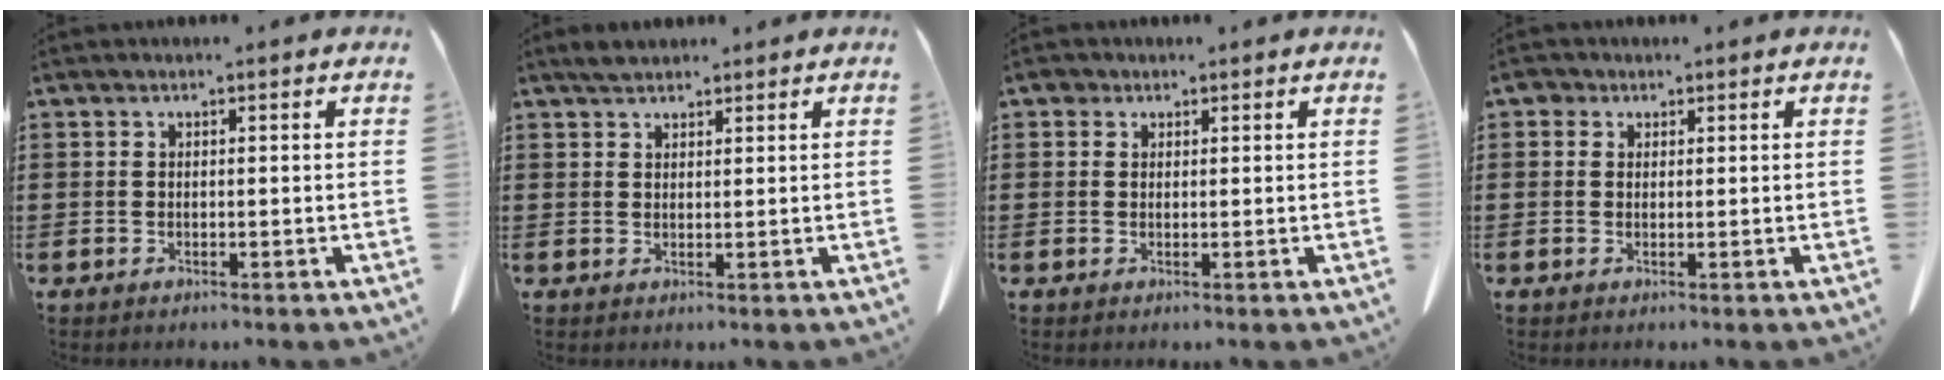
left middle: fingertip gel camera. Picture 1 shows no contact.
{"total": 2.1, "force": [1.9, 0.7, 0.6], "torque": [-0.017, 0.004, 0.038]}
{"total": 1.2, "force": [0.8, 0.8, 0.3], "torque": [-0.010, 0.002, 0.016]}
{"total": 1.4, "force": [0.8, 1.1, 0.4], "torque": [-0.013, 0.004, 0.016]}